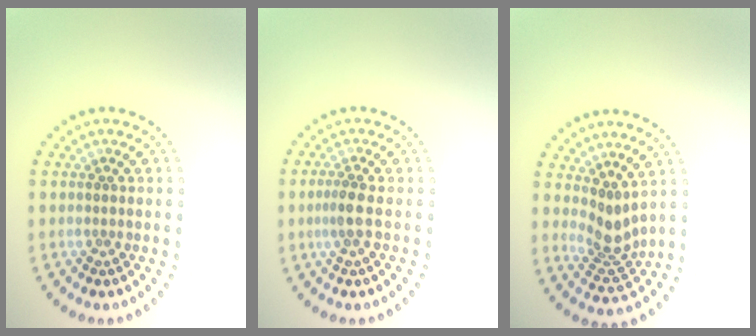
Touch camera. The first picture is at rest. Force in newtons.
{"total": 1.8, "press": 1.5, "slide": 1.0}
{"total": 2.7, "press": 1.9, "slide": 1.9}